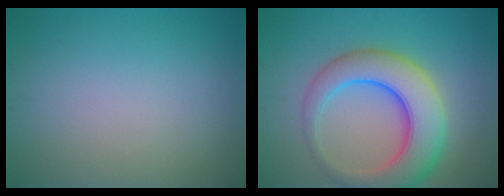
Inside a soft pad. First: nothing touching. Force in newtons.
{"total": 8.4, "press": 8.4, "slide": 0.2}